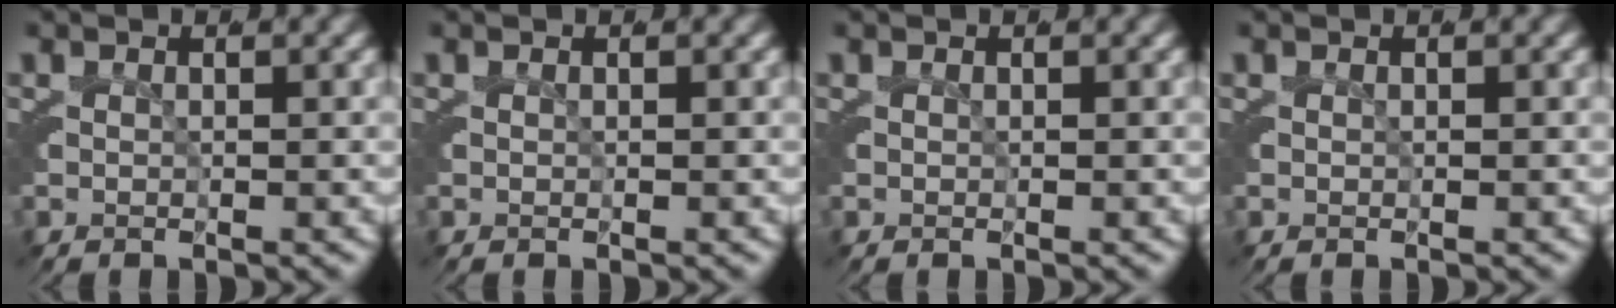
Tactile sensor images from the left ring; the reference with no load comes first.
{"total": 0.0}
{"total": 0.0}
{"total": 0.0}